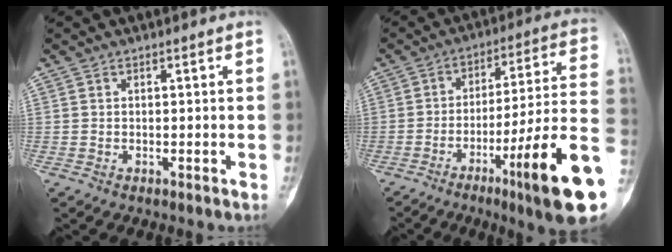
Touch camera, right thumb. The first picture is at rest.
{"total": 20.8, "force": [-8.0, 1.5, 19.2], "torque": [-0.256, 0.025, -0.121]}